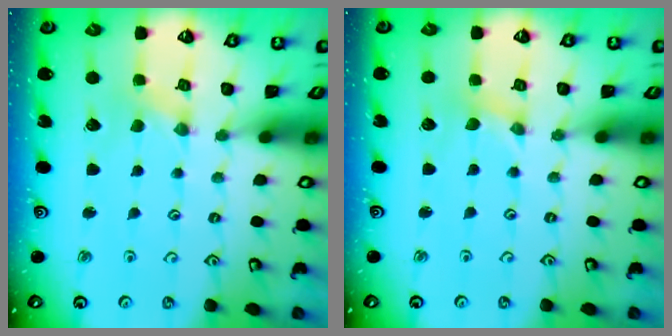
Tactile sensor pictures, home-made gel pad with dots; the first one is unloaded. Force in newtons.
{"total": 0.0}